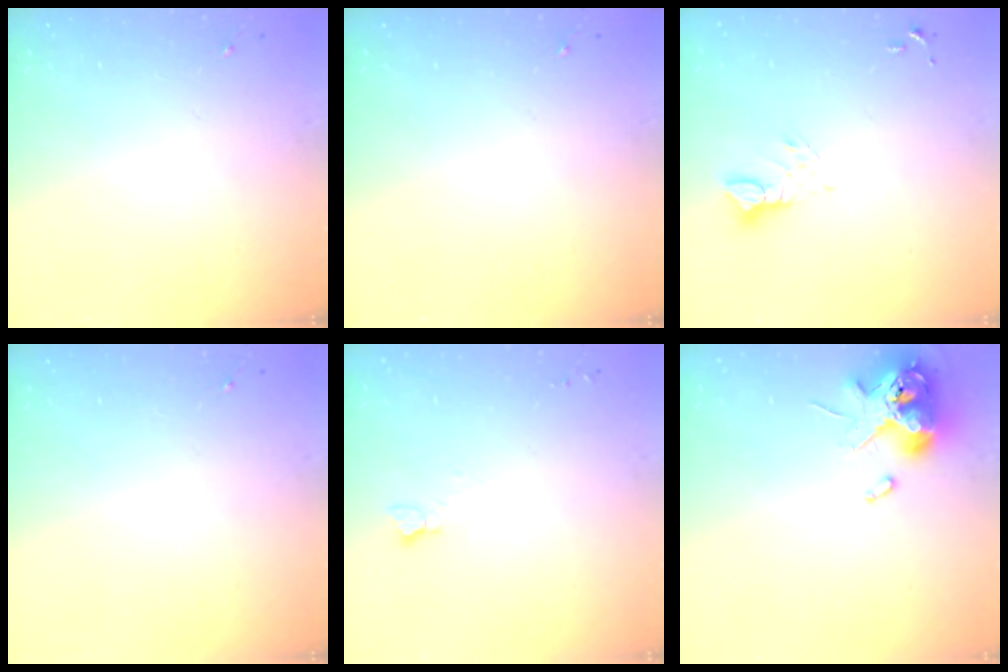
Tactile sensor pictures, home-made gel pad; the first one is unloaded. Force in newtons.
{"total": 0.0}
{"total": 3.8, "press": 3.8, "slide": 0.3}
{"total": 0.0}
{"total": 2.7, "press": 2.7, "slide": 0.3}
{"total": 12.6, "press": 12.5, "slide": 2.0}